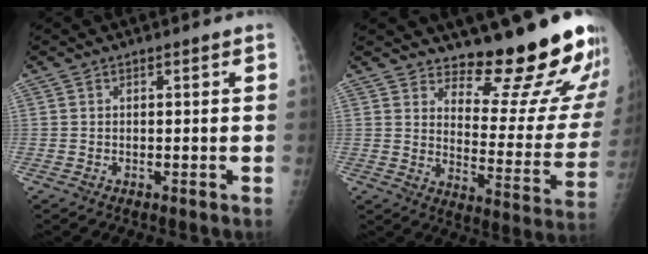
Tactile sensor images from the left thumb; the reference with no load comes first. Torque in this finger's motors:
{"motor_torque": [0.43, 0.40, 0.08, -0.42, 0.09]}